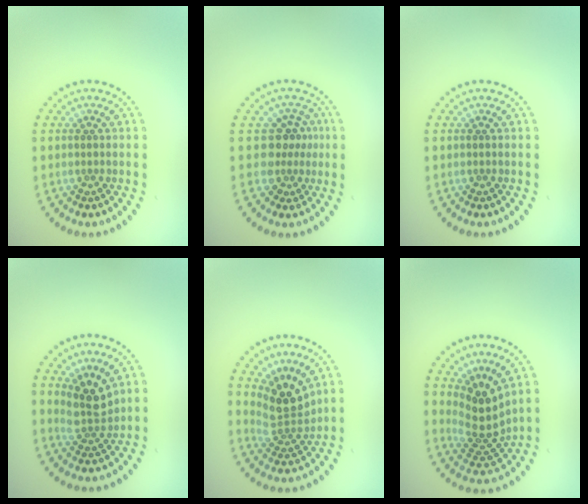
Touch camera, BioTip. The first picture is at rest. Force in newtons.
{"total": 2.8, "press": 2.0, "slide": 2.0}
{"total": 0.0}
{"total": 3.0, "press": 2.3, "slide": 2.0}
{"total": 3.8, "press": 2.6, "slide": 2.8}
{"total": 4.0, "press": 2.7, "slide": 2.9}